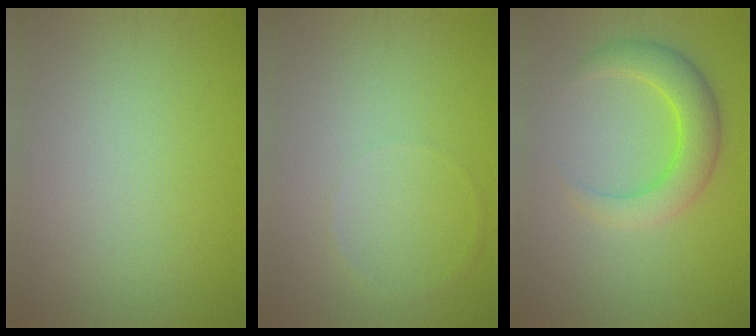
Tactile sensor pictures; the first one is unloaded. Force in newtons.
{"total": 0.6, "press": 0.6, "slide": 0.1}
{"total": 4.3, "press": 4.3, "slide": 0.1}